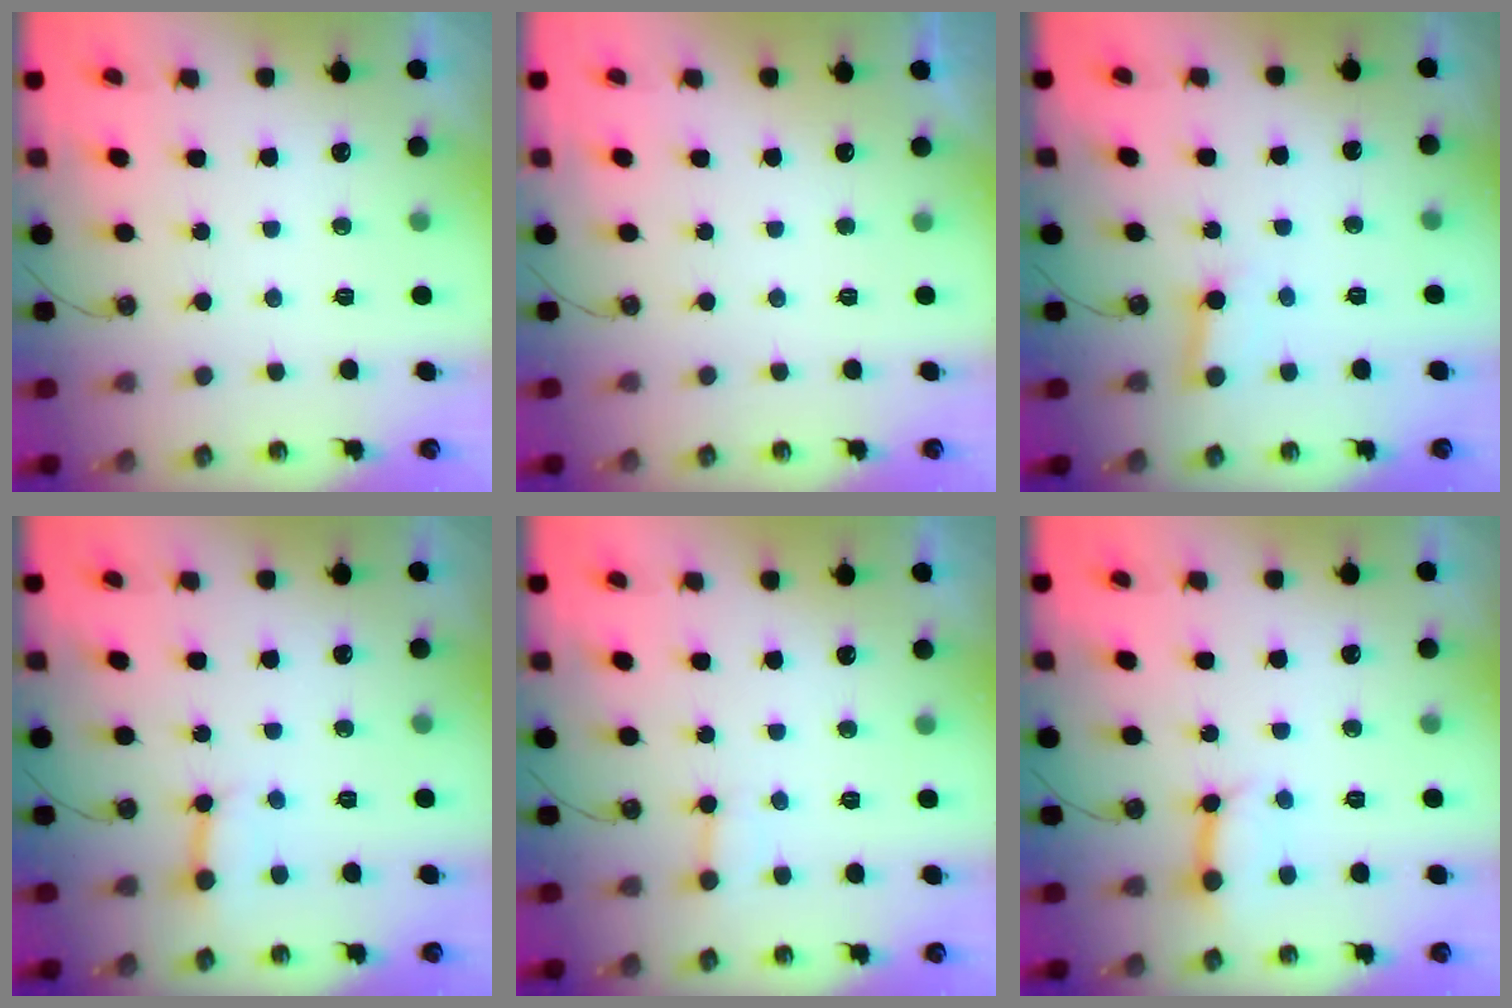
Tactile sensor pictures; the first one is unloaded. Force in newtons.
{"total": 0.0}
{"total": 4.1, "press": 4.1, "slide": 0.6}
{"total": 4.9, "press": 4.9, "slide": 0.6}
{"total": 4.3, "press": 4.2, "slide": 0.4}
{"total": 8.9, "press": 8.8, "slide": 1.1}